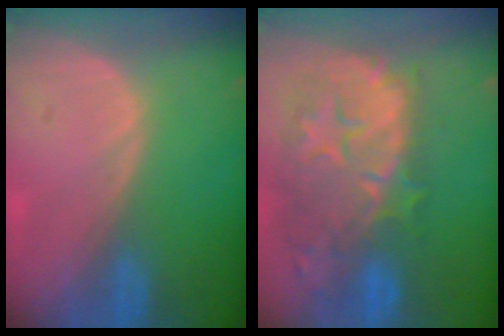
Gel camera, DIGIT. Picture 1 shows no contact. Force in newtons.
{"total": 12.2, "press": 11.0, "slide": 5.2}